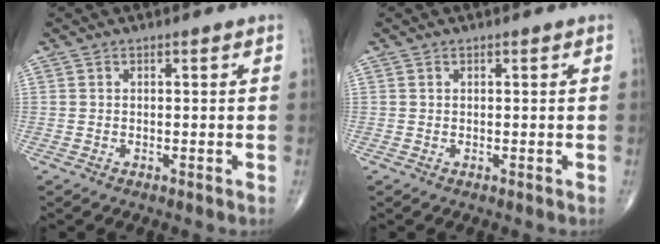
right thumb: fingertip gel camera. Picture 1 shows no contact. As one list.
[{"total": 0.0}]